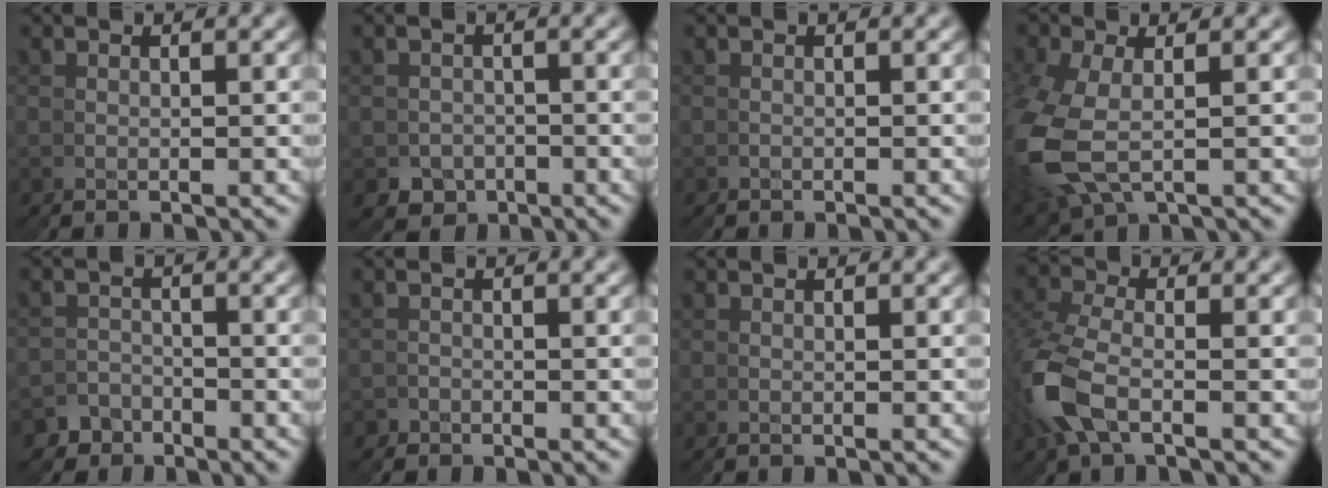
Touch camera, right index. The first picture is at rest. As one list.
[{"total": 5.5, "force": [-3.1, 4.5, -0.2], "torque": [0.017, -0.035, -0.043]}, {"total": 0.9, "force": [-0.4, 0.1, -0.8], "torque": [0.009, -0.003, -0.006]}, {"total": 5.3, "force": [-1.5, 4.7, 1.9], "torque": [-0.095, -0.034, -0.004]}, {"total": 5.2, "force": [-4.3, 1.4, -2.6], "torque": [0.063, -0.006, -0.083]}, {"total": 3.1, "force": [-1.8, 0.4, -2.6], "torque": [0.046, -0.003, -0.031]}, {"total": 0.0}, {"total": 2.9, "force": [-0.8, 2.7, 0.7], "torque": [-0.079, -0.010, -0.007]}]